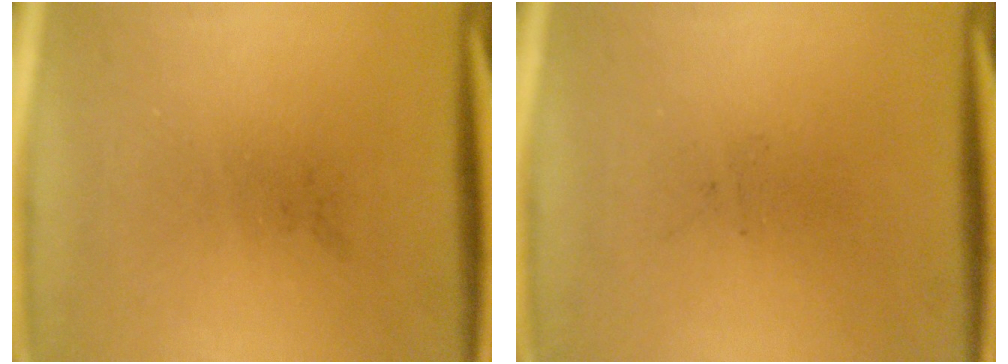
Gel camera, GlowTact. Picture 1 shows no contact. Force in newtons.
{"total": 0.0}